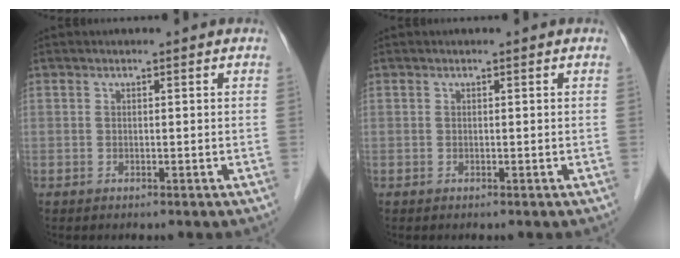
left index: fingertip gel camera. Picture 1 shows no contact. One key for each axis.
{"total": 0.0}